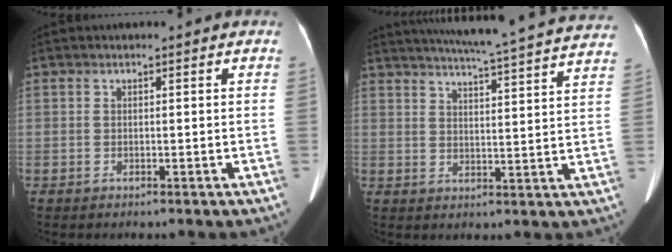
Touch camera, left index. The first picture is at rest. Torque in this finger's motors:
{"motor_torque": [0.22, -0.20, 0.00, 0.04]}